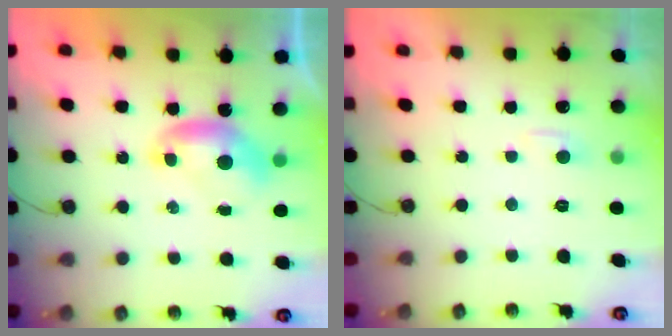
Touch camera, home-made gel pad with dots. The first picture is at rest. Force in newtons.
{"total": 2.9, "press": 2.9, "slide": 0.4}